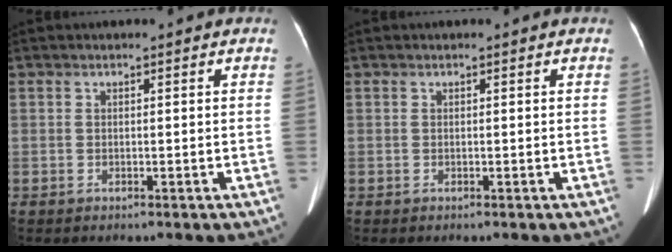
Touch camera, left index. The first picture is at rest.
{"total": 0.0}